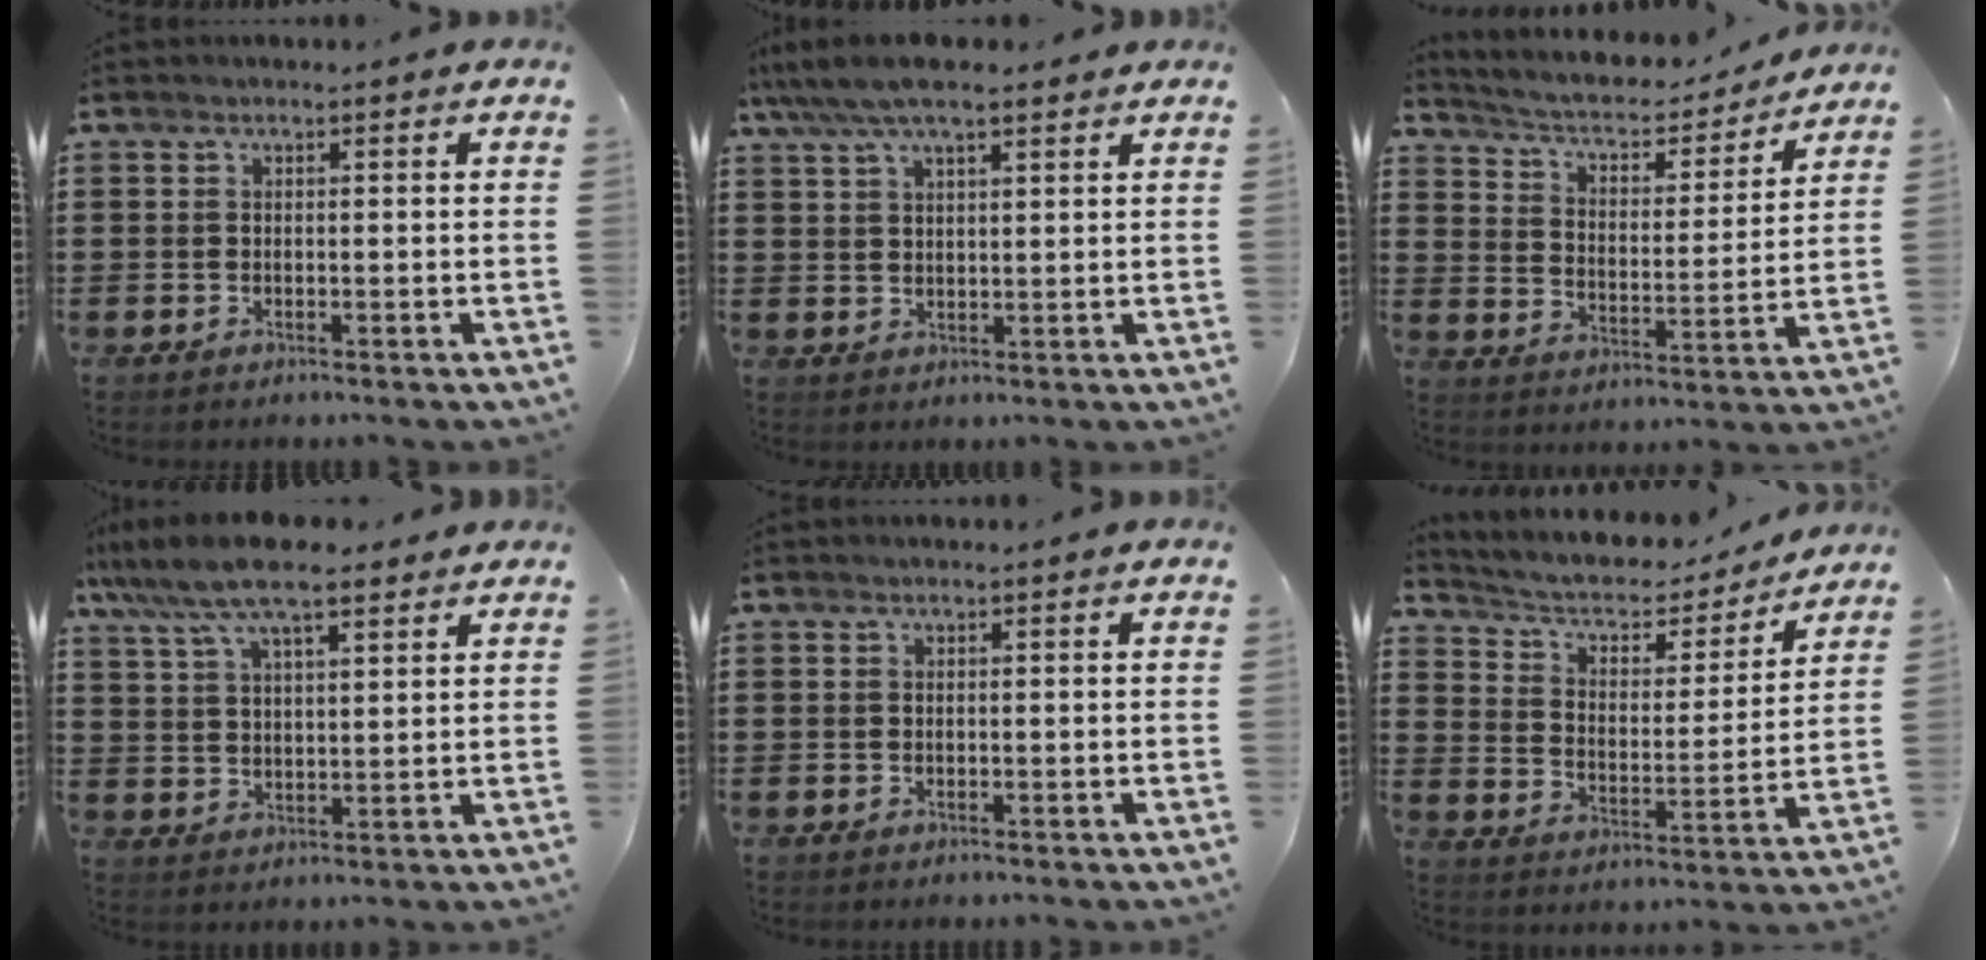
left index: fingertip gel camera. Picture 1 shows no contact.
{"total": 5.8, "force": [4.5, 1.7, 3.4], "torque": [-0.077, -0.002, 0.081]}
{"total": 4.4, "force": [3.8, 1.2, 1.8], "torque": [-0.057, -0.028, 0.055]}
{"total": 9.2, "force": [7.1, 2.5, 5.3], "torque": [-0.121, -0.008, 0.129]}
{"total": 0.0}
{"total": 5.0, "force": [4.0, 2.1, 2.0], "torque": [-0.062, -0.023, 0.062]}